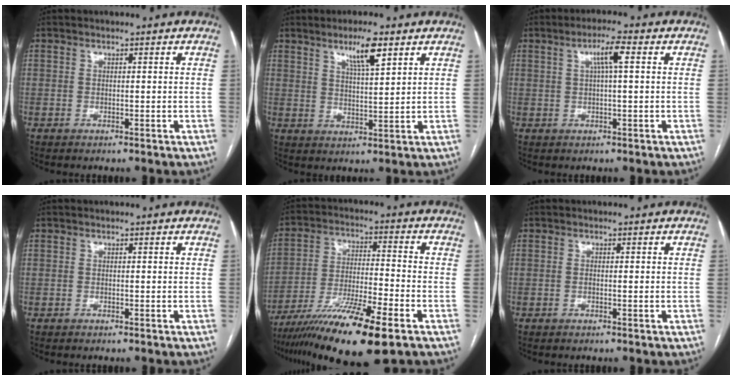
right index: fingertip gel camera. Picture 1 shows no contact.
{"total": 6.0, "force": [3.7, 0.7, 4.6], "torque": [-0.082, -0.002, 0.064]}
{"total": 4.0, "force": [1.1, 0.1, 3.9], "torque": [-0.070, 0.009, 0.020]}
{"total": 0.0}
{"total": 15.9, "force": [-10.2, 1.2, 12.1], "torque": [-0.219, -0.037, -0.178]}
{"total": 0.7, "force": [-0.1, 0.1, 0.7], "torque": [-0.014, -0.001, -0.001]}